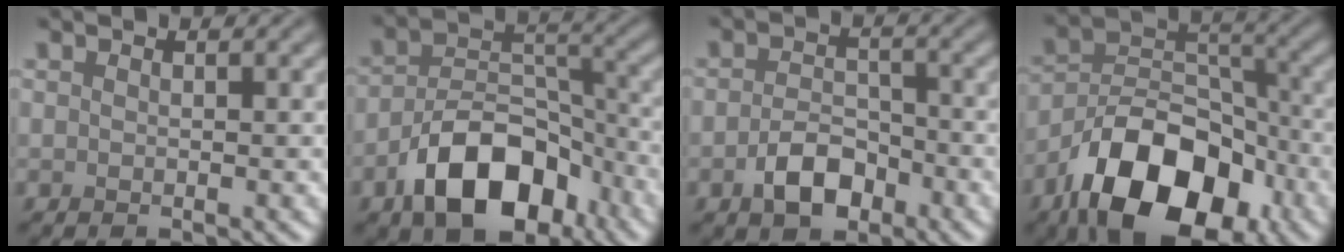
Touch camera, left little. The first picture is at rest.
{"total": 9.4, "force": [-5.0, 5.4, 5.8], "torque": [-0.093, 0.001, -0.086]}
{"total": 3.9, "force": [-1.9, 2.4, 2.4], "torque": [-0.040, 0.003, -0.036]}
{"total": 12.4, "force": [-7.0, 6.8, 7.6], "torque": [-0.128, -0.001, -0.131]}